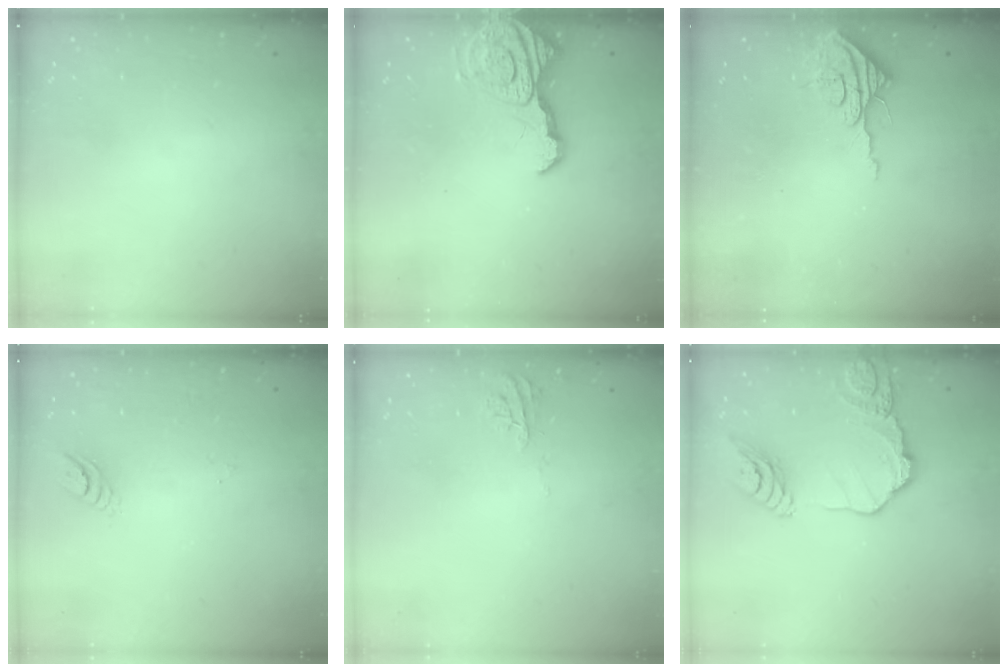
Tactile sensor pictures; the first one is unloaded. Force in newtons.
{"total": 13.1, "press": 13.0, "slide": 1.4}
{"total": 8.2, "press": 8.1, "slide": 0.7}
{"total": 4.1, "press": 4.1, "slide": 0.2}
{"total": 5.3, "press": 5.3, "slide": 0.5}
{"total": 14.6, "press": 14.5, "slide": 1.4}